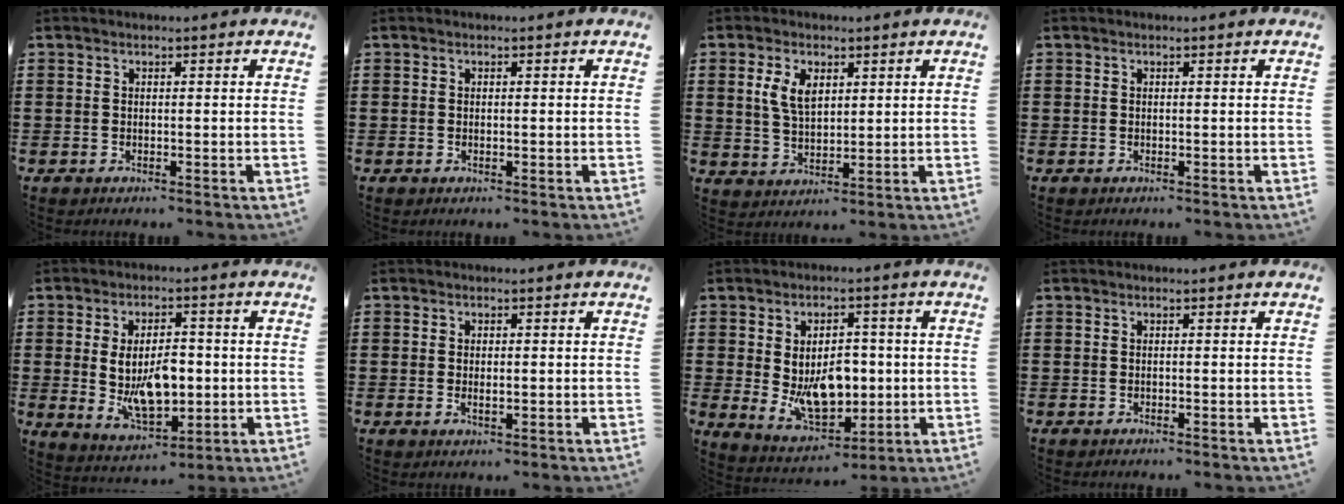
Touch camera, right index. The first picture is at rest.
{"total": 0.0}
{"total": 4.9, "force": [1.7, 2.8, 3.6], "torque": [-0.081, 0.010, 0.030]}
{"total": 0.0}
{"total": 9.0, "force": [-0.4, 4.8, 7.6], "torque": [-0.132, -0.001, -0.013]}
{"total": 1.5, "force": [0.0, 0.6, 1.3], "torque": [-0.024, 0.005, -0.001]}
{"total": 9.1, "force": [-0.4, 5.8, 7.0], "torque": [-0.115, -0.001, -0.010]}
{"total": 0.0}